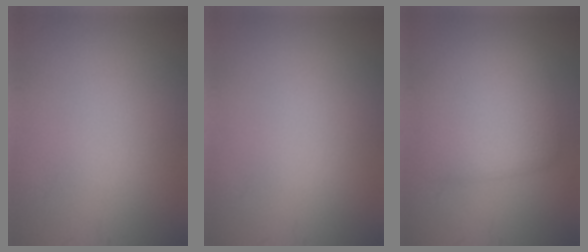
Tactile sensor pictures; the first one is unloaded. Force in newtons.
{"total": 0.0}
{"total": 5.6, "press": 5.6, "slide": 0.3}